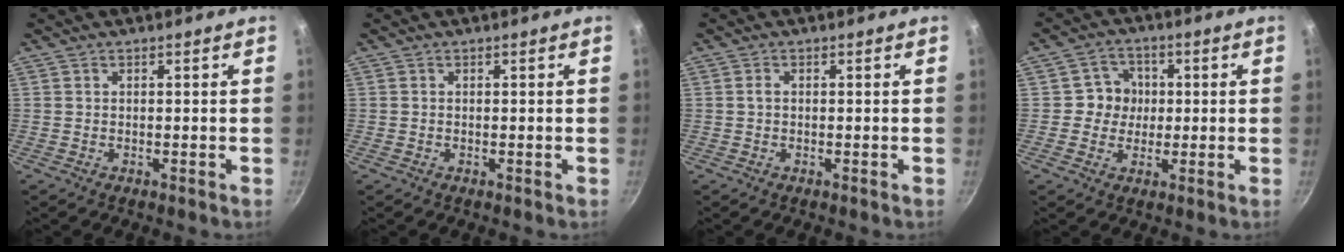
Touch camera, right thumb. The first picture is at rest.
{"total": 0.0}
{"total": 1.0, "force": [0.0, 0.7, 0.7], "torque": [-0.013, 0.005, -0.001]}
{"total": 5.7, "force": [0.2, 5.5, 1.5], "torque": [0.017, 0.007, -0.007]}